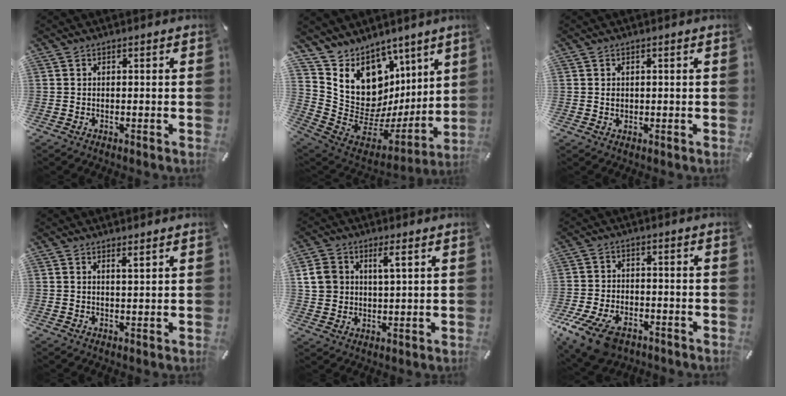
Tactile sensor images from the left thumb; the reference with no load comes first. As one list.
[{"total": 12.9, "force": [4.5, 11.3, 4.2], "torque": [-0.060, -0.088, 0.106]}, {"total": 1.3, "force": [0.1, 1.1, 0.6], "torque": [-0.013, 0.005, 0.000]}, {"total": 1.7, "force": [1.3, 0.2, 1.0], "torque": [-0.021, -0.001, 0.023]}, {"total": 6.8, "force": [2.6, 5.0, 3.8], "torque": [-0.081, 0.003, 0.046]}, {"total": 11.3, "force": [-6.7, 6.3, 6.5], "torque": [-0.138, 0.029, -0.123]}]